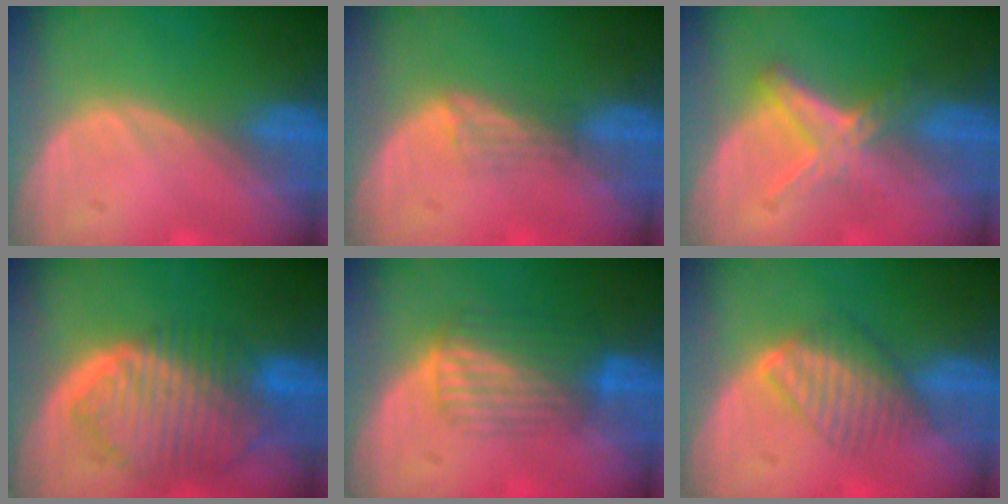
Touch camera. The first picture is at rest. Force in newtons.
{"total": 2.0, "press": 1.6, "slide": 1.3}
{"total": 5.2, "press": 5.2, "slide": 0.7}
{"total": 9.9, "press": 8.4, "slide": 5.2}
{"total": 6.8, "press": 5.7, "slide": 3.7}
{"total": 4.9, "press": 4.8, "slide": 0.8}